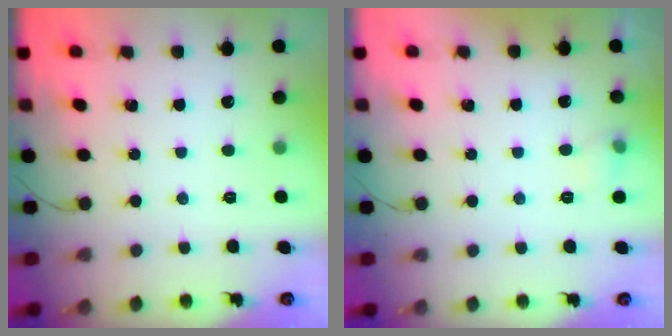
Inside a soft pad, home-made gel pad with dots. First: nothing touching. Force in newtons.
{"total": 5.3, "press": 5.0, "slide": 1.5}